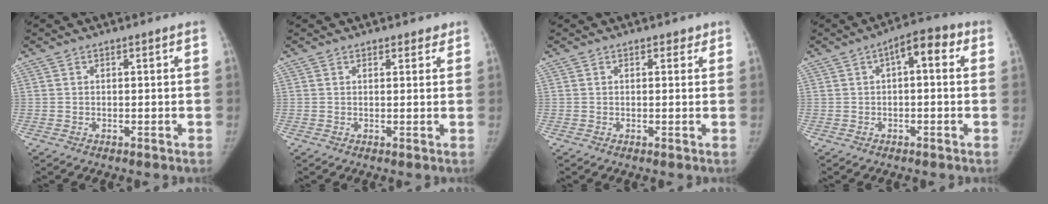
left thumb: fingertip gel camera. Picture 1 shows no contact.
{"total": 1.8, "force": [1.3, 1.1, 0.4], "torque": [0.013, -0.006, 0.012]}
{"total": 1.3, "force": [0.8, 1.0, 0.5], "torque": [0.011, 0.000, 0.003]}
{"total": 6.8, "force": [1.5, 3.1, 5.9], "torque": [-0.062, 0.031, 0.008]}